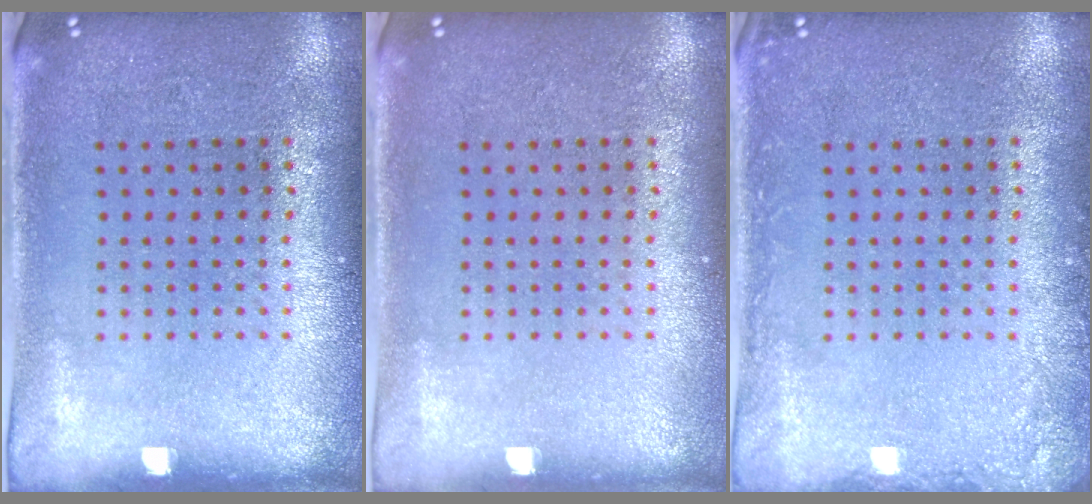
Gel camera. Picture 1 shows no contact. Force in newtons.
{"total": 0.0}
{"total": 1.4, "press": 1.4, "slide": 0.2}